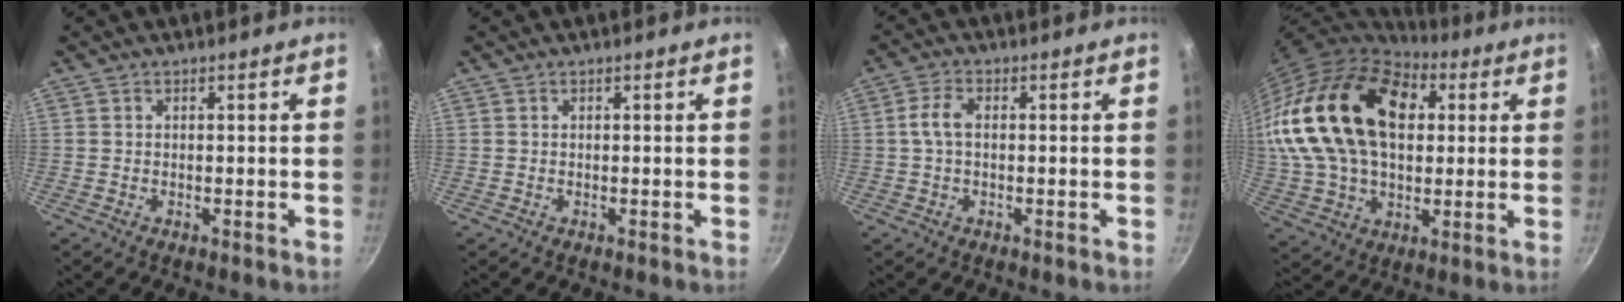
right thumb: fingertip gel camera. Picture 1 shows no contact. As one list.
[{"total": 0.0}, {"total": 3.8, "force": [0.2, 1.9, 3.3], "torque": [-0.077, 0.013, -0.002]}, {"total": 29.4, "force": [6.8, 18.8, 21.5], "torque": [-0.389, 0.018, 0.117]}]